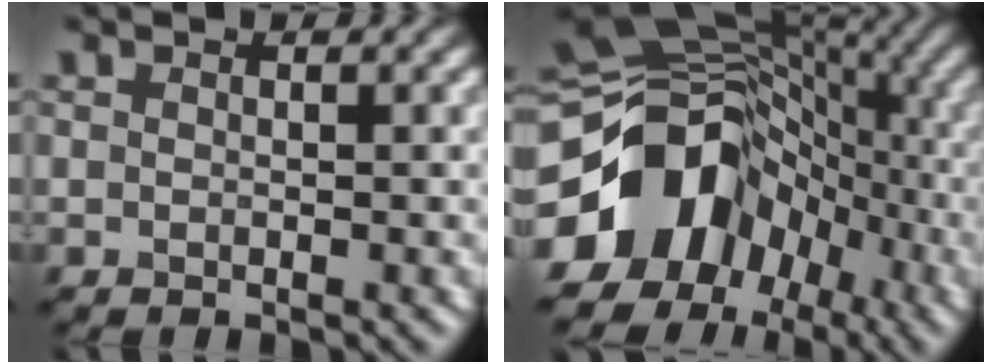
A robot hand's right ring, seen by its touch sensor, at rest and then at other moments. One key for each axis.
{"total": 14.1, "fx": -4.9, "fy": 11.2, "fz": 7.0, "tx": -0.121, "ty": -0.002, "tz": -0.092}